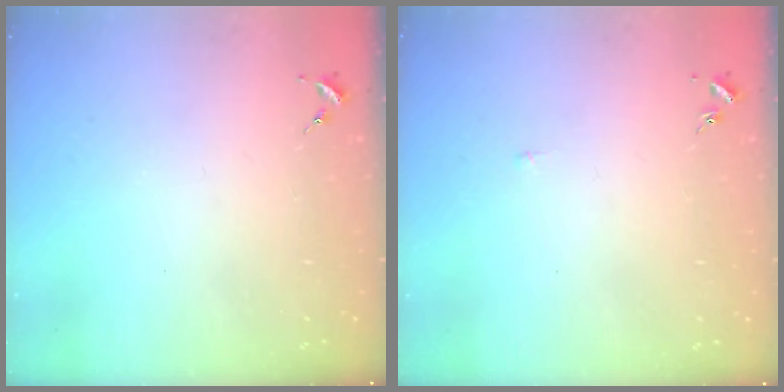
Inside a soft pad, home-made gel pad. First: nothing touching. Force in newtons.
{"total": 2.6, "press": 2.6, "slide": 0.3}